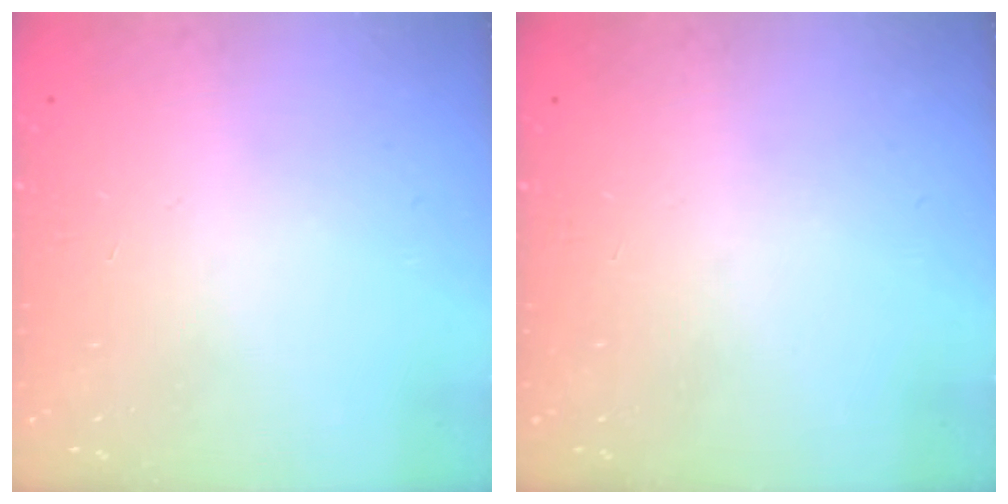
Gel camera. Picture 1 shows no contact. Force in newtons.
{"total": 0.0}